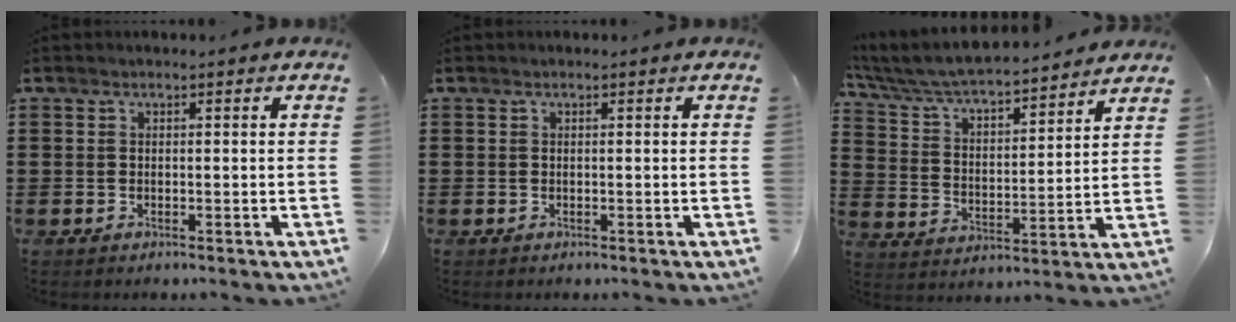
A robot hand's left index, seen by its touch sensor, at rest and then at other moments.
{"total": 0.0}
{"total": 5.9, "force": [5.5, 0.5, 2.1], "torque": [-0.065, -0.039, 0.089]}